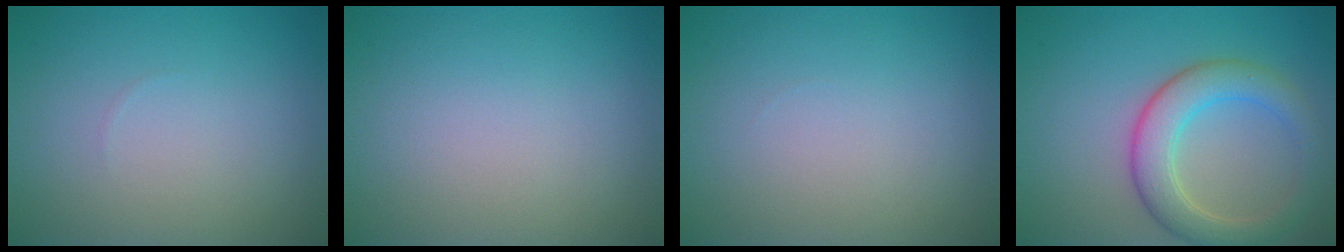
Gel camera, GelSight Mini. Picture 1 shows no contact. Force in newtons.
{"total": 0.0}
{"total": 0.0}
{"total": 5.1, "press": 5.1, "slide": 0.4}